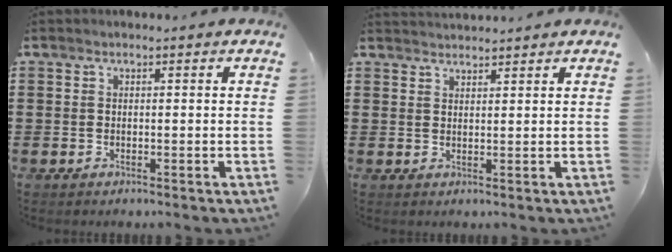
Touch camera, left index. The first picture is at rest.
{"total": 1.9, "force": [1.9, -0.1, -0.2], "torque": [-0.002, -0.002, 0.038]}